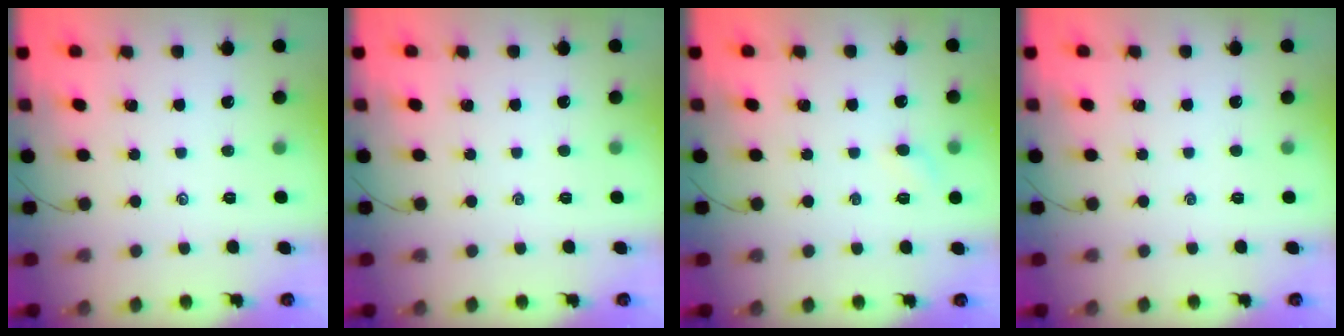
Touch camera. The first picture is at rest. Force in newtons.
{"total": 0.0}
{"total": 4.8, "press": 4.6, "slide": 1.3}
{"total": 0.0}